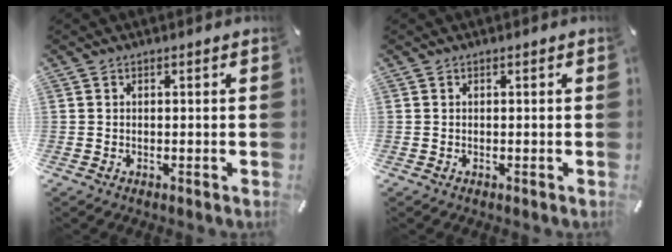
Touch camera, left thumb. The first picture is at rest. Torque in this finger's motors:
{"motor_torque": [-0.02, 0.01, -0.05, 0.06, 0.00]}